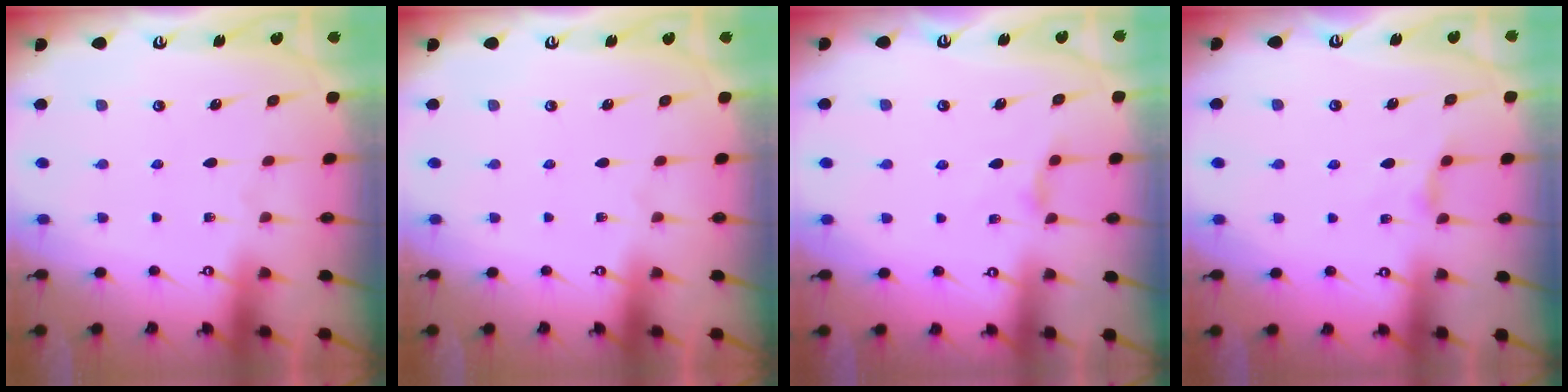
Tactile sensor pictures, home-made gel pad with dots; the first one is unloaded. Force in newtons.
{"total": 0.0}
{"total": 2.7, "press": 2.7, "slide": 0.5}
{"total": 2.6, "press": 2.5, "slide": 0.5}